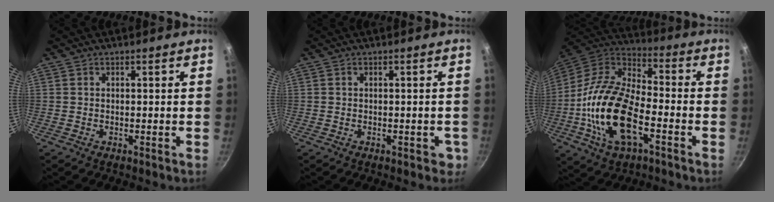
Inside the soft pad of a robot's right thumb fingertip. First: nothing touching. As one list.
[{"total": 2.3, "force": [-0.7, 1.7, 1.4], "torque": [0.004, 0.014, -0.003]}, {"total": 20.8, "force": [-5.7, 10.5, 17.1], "torque": [-0.316, 0.030, -0.121]}]